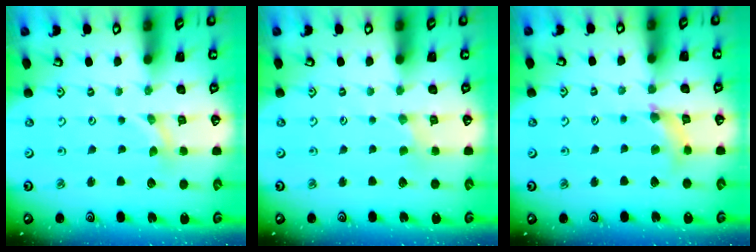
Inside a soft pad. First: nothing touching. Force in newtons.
{"total": 0.0}
{"total": 5.7, "press": 5.7, "slide": 0.5}